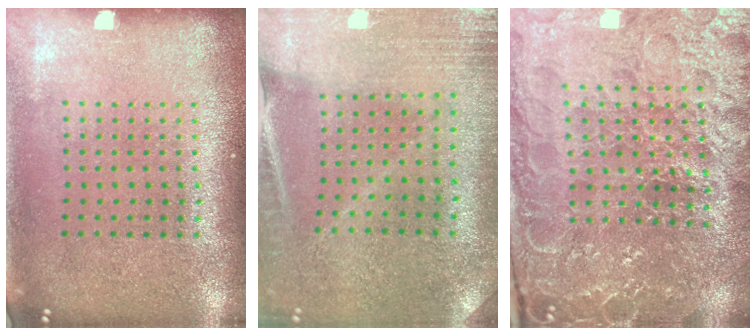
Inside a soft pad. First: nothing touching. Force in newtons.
{"total": 0.5, "press": 0.5, "slide": 0.0}
{"total": 4.6, "press": 4.5, "slide": 1.1}